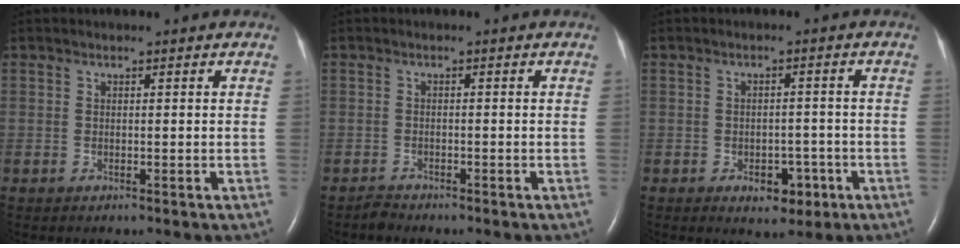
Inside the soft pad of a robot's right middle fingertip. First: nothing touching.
{"total": 1.1, "force": [-1.1, 0.2, -0.1], "torque": [-0.004, -0.005, -0.021]}
{"total": 4.4, "force": [-2.1, 2.6, 2.8], "torque": [-0.032, 0.006, -0.022]}